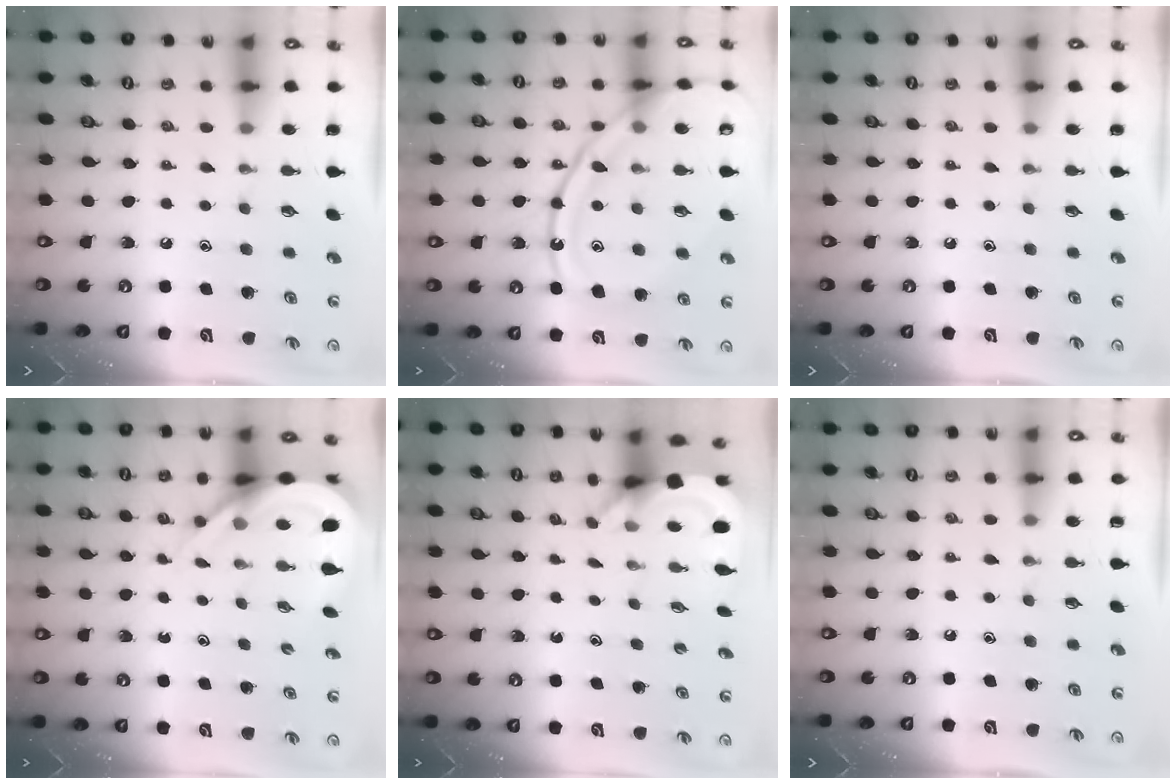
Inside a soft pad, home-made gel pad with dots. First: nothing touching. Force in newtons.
{"total": 17.8, "press": 17.8, "slide": 1.5}
{"total": 0.0}
{"total": 8.7, "press": 8.6, "slide": 1.1}
{"total": 3.8, "press": 3.8, "slide": 0.3}
{"total": 0.0}